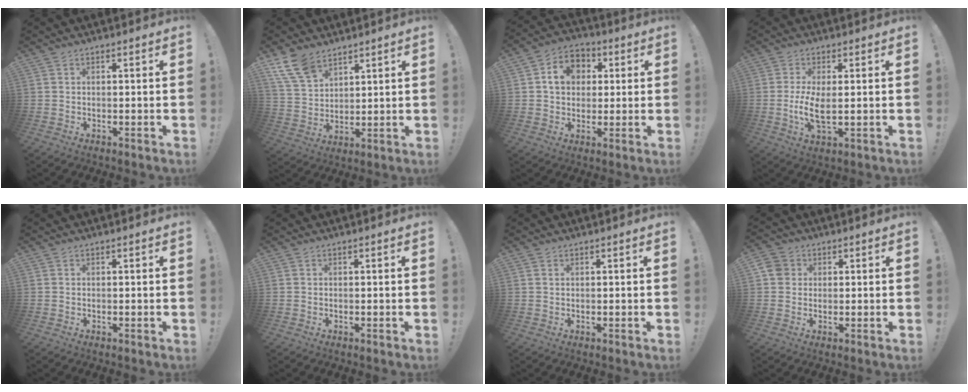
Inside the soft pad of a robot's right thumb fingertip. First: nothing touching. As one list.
[{"total": 10.7, "force": [7.6, 5.7, 4.9], "torque": [-0.101, -0.032, 0.151]}, {"total": 9.9, "force": [2.5, 8.4, 4.6], "torque": [-0.066, 0.002, 0.049]}, {"total": 7.3, "force": [-0.2, 2.7, 6.8], "torque": [-0.134, -0.016, -0.006]}, {"total": 0.0}, {"total": 0.0}, {"total": 0.6, "force": [0.4, 0.2, 0.4], "torque": [-0.012, 0.002, 0.009]}, {"total": 4.2, "force": [0.8, 3.8, 1.6], "torque": [-0.026, 0.009, 0.017]}]